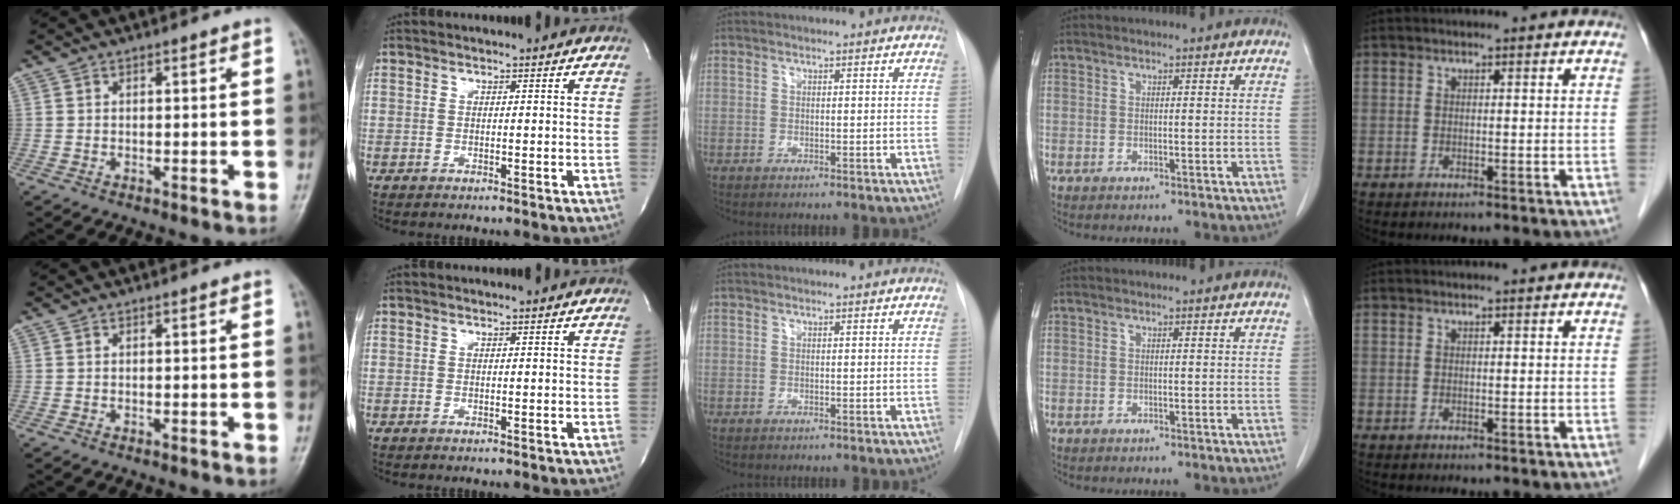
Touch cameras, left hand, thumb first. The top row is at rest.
{}